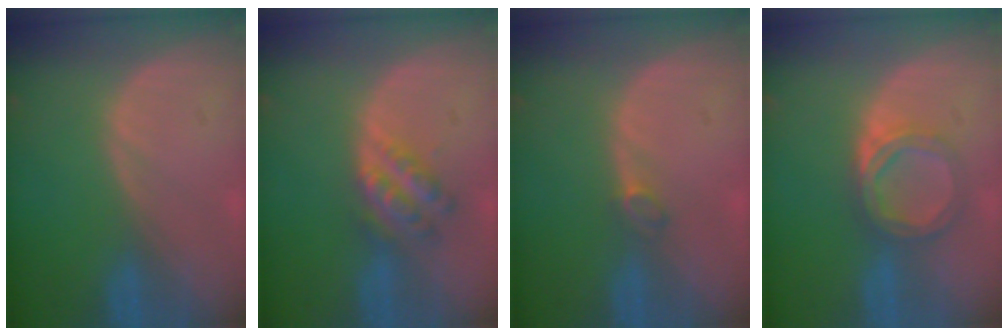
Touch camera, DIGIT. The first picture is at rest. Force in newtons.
{"total": 5.5, "press": 5.0, "slide": 2.4}
{"total": 1.4, "press": 1.3, "slide": 0.3}
{"total": 5.1, "press": 5.0, "slide": 0.7}